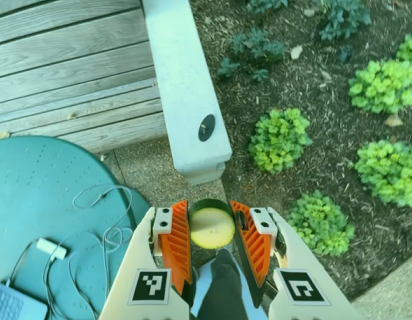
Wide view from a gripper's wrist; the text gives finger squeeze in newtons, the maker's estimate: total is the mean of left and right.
{"total": 13.6, "left": 13.4, "right": 13.9}